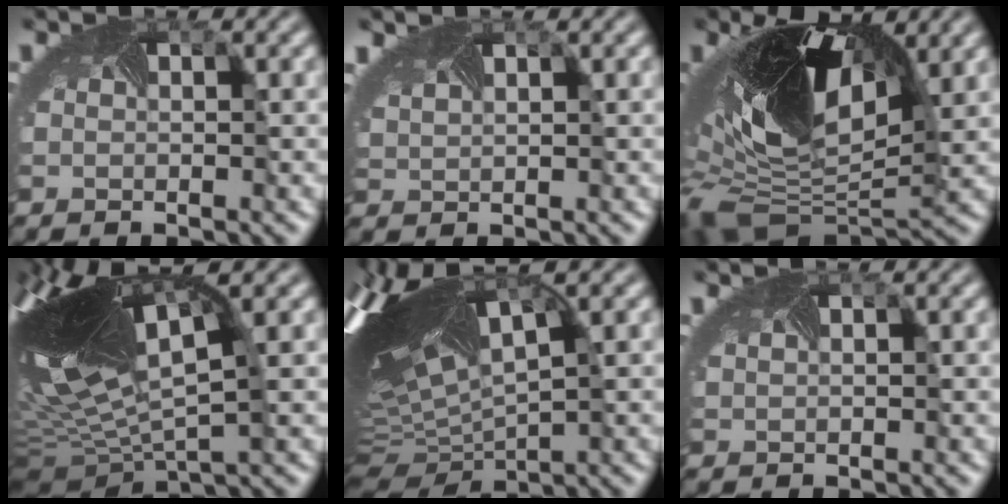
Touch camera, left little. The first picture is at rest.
{"total": 2.4, "force": [2.1, 0.8, 1.0], "torque": [-0.043, 0.003, 0.037]}
{"total": 12.9, "force": [1.1, 7.0, 10.7], "torque": [-0.228, -0.031, 0.021]}
{"total": 13.8, "force": [2.0, 5.5, 12.5], "torque": [-0.297, -0.011, 0.060]}
{"total": 13.0, "force": [2.1, 5.5, 11.6], "torque": [-0.277, -0.008, 0.076]}
{"total": 1.1, "force": [0.9, 0.4, 0.5], "torque": [-0.012, -0.004, 0.007]}